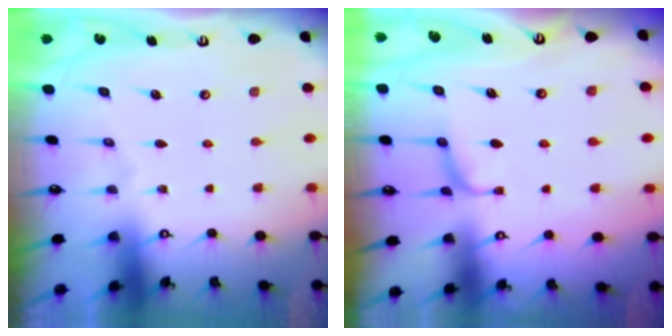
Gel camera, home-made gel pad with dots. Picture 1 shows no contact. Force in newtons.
{"total": 2.0, "press": 1.8, "slide": 0.9}